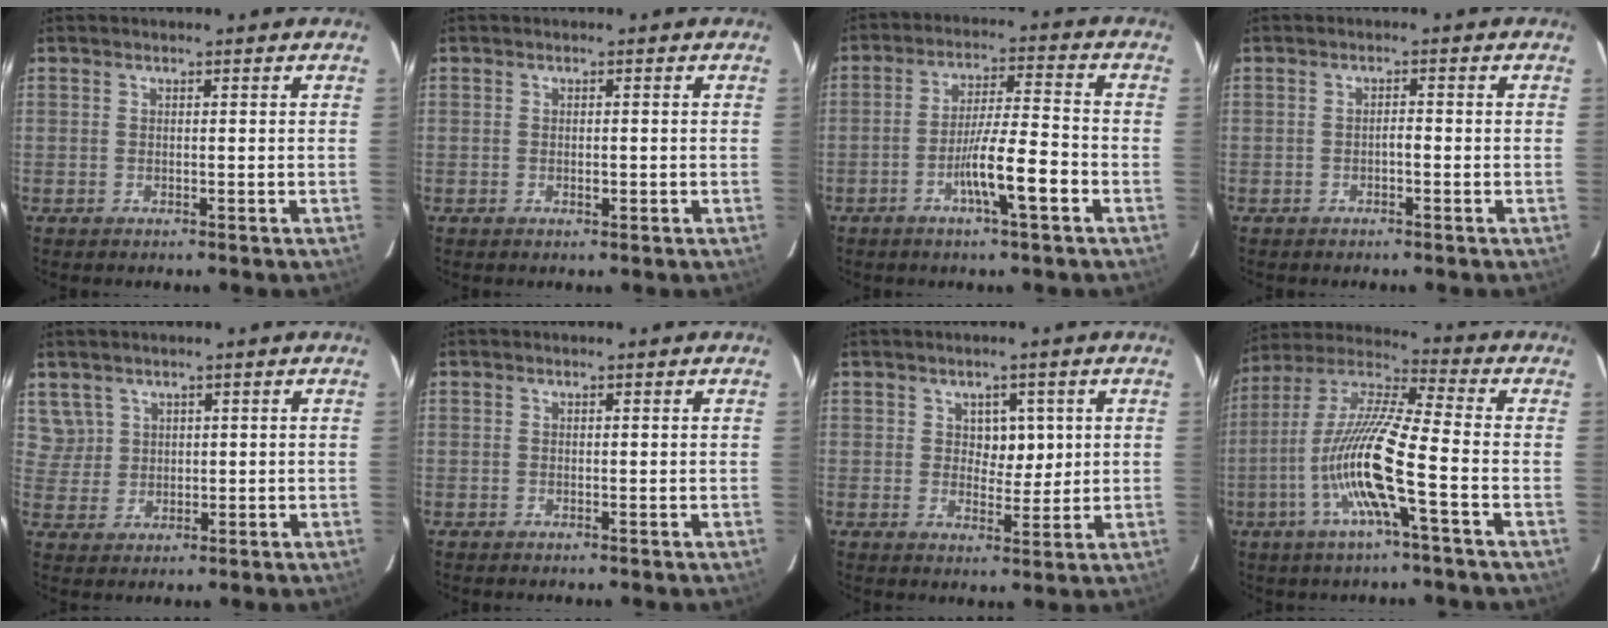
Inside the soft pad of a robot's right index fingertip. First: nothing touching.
{"total": 1.0, "force": [-0.2, 0.5, 0.8], "torque": [-0.015, 0.000, -0.002]}
{"total": 8.8, "force": [-3.7, 0.4, 8.0], "torque": [-0.143, 0.004, -0.065]}
{"total": 1.1, "force": [-0.5, 0.3, 0.9], "torque": [-0.014, 0.003, -0.009]}
{"total": 3.8, "force": [2.1, 3.1, -0.3], "torque": [0.012, 0.005, 0.045]}
{"total": 0.0}
{"total": 4.1, "force": [1.2, 2.7, 2.8], "torque": [-0.033, 0.003, 0.022]}
{"total": 14.5, "force": [-4.3, 0.4, 13.8], "torque": [-0.282, 0.003, -0.090]}